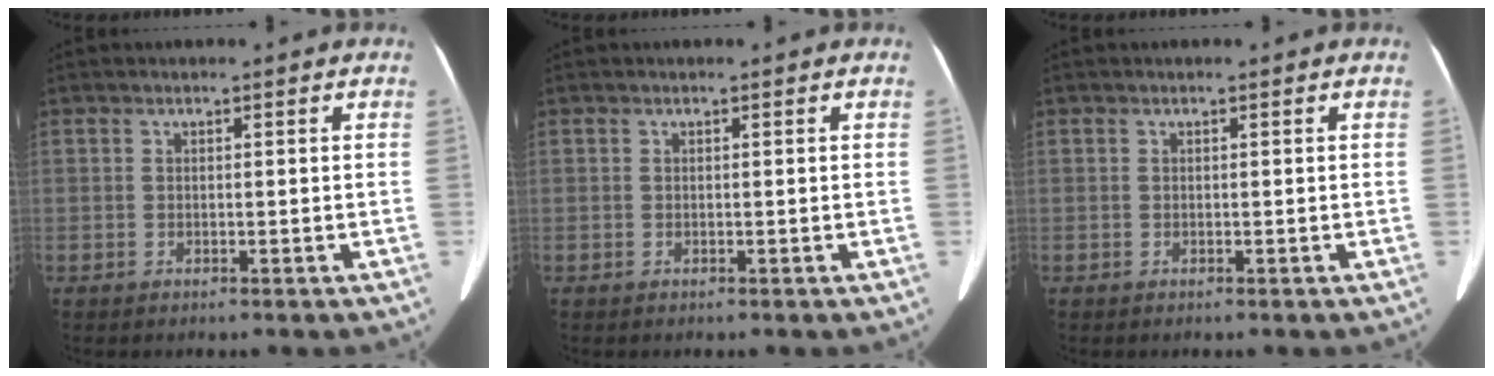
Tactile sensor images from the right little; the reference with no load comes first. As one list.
[{"total": 0.0}, {"total": 0.0}]